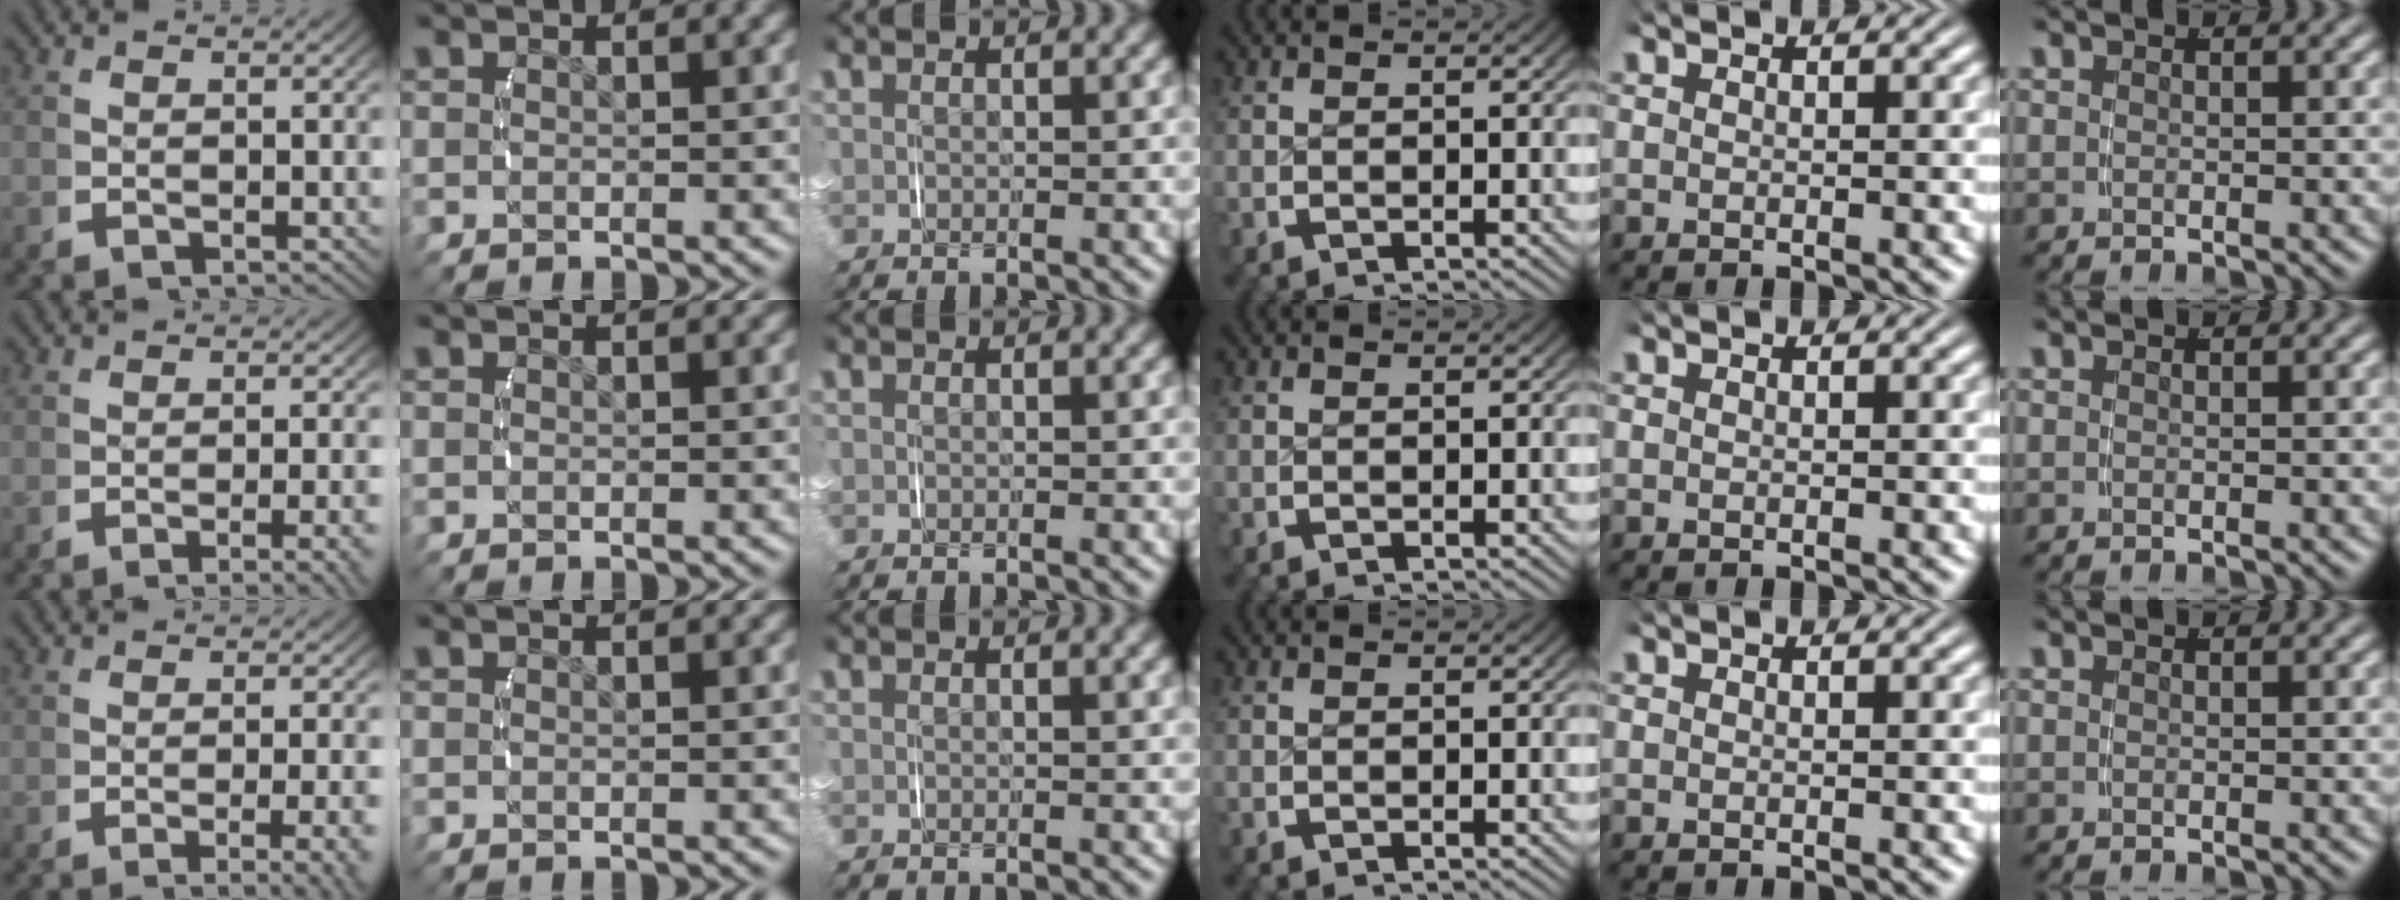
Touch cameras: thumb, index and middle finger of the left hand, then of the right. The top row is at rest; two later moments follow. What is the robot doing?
{"motion": "lift_and_place", "object": "dispenser bottle"}